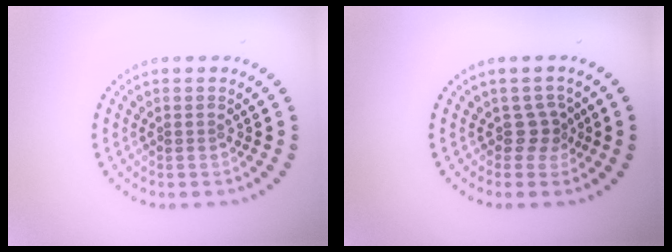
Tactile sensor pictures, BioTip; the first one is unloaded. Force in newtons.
{"total": 1.9, "press": 1.2, "slide": 1.4}